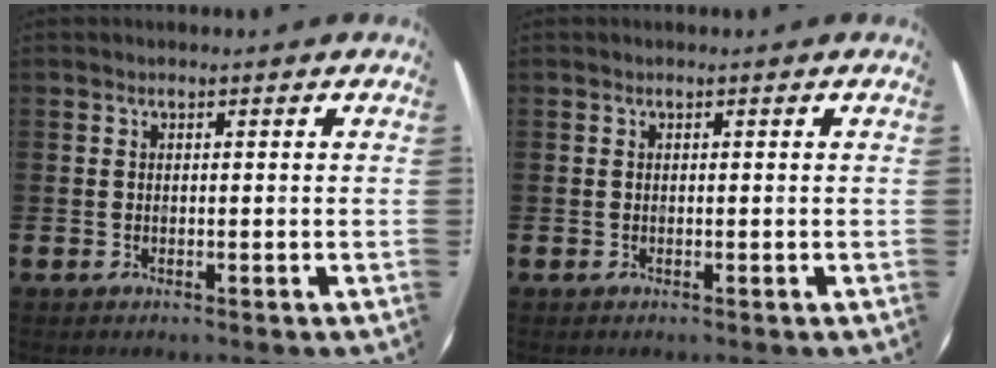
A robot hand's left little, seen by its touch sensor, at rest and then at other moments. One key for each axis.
{"total": 0.0}